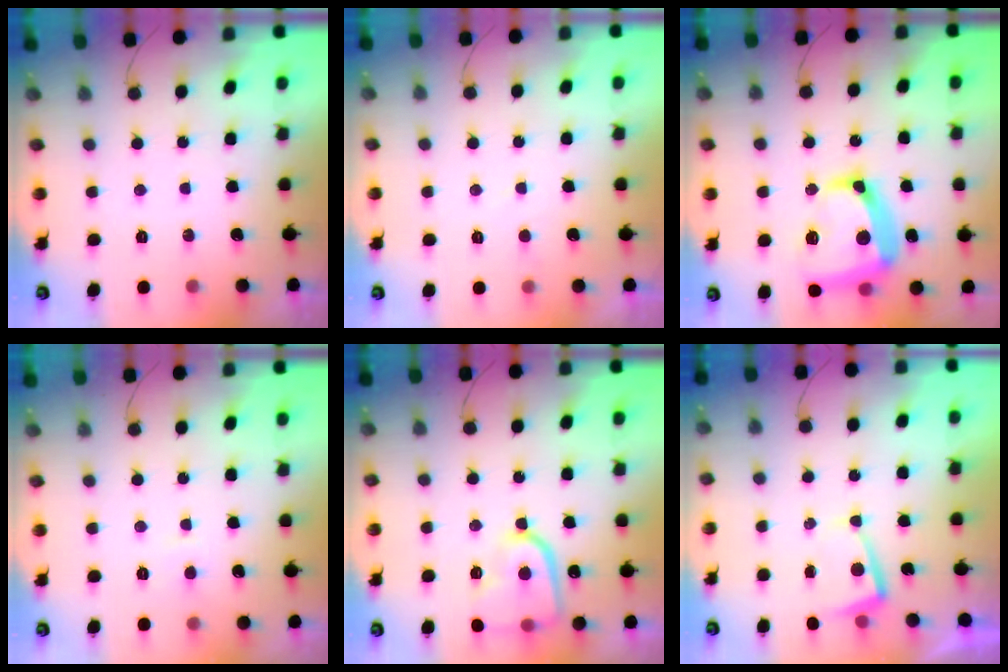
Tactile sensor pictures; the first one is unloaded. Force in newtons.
{"total": 1.6, "press": 1.6, "slide": 0.2}
{"total": 17.0, "press": 16.9, "slide": 2.1}
{"total": 3.9, "press": 3.9, "slide": 0.3}
{"total": 13.5, "press": 13.5, "slide": 1.3}
{"total": 2.8, "press": 2.8, "slide": 0.5}